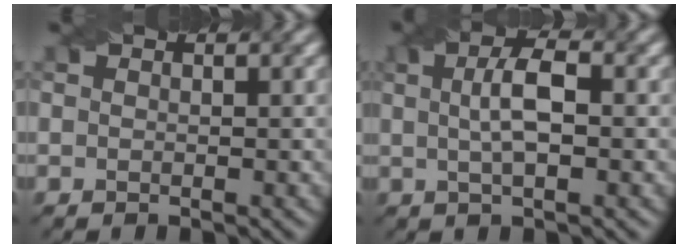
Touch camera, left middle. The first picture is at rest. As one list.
[{"total": 4.0, "force": [0.4, 1.2, 3.7], "torque": [-0.071, 0.009, 0.007]}]